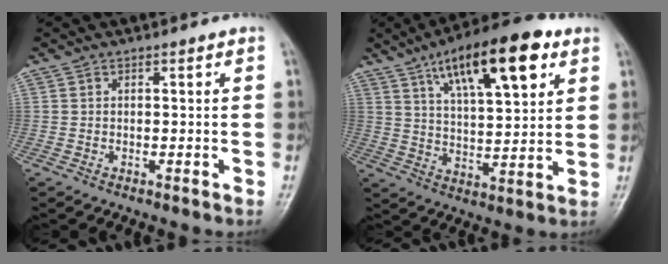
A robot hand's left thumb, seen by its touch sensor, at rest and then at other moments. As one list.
[{"total": 18.2, "force": [9.1, 6.3, 14.5], "torque": [-0.202, -0.025, 0.148]}]